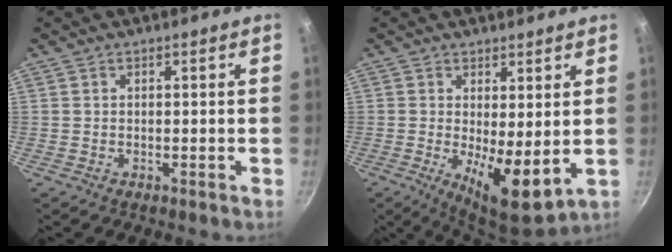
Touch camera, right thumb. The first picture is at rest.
{"total": 9.3, "force": [0.1, 3.2, 8.7], "torque": [-0.126, -0.025, 0.008]}